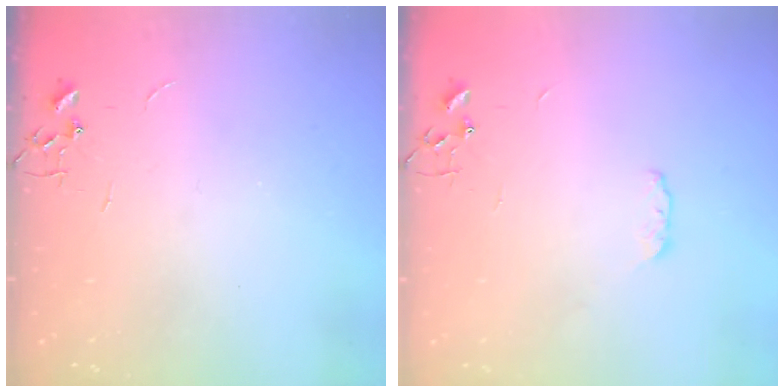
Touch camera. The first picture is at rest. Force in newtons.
{"total": 4.2, "press": 4.1, "slide": 0.7}